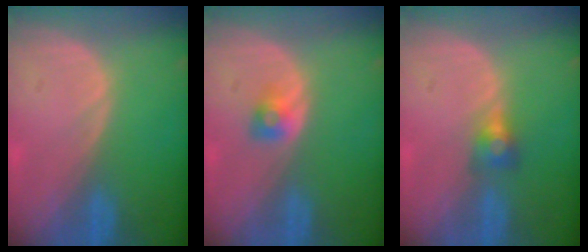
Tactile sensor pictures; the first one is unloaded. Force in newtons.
{"total": 2.0, "press": 2.0, "slide": 0.3}
{"total": 2.8, "press": 2.5, "slide": 1.3}